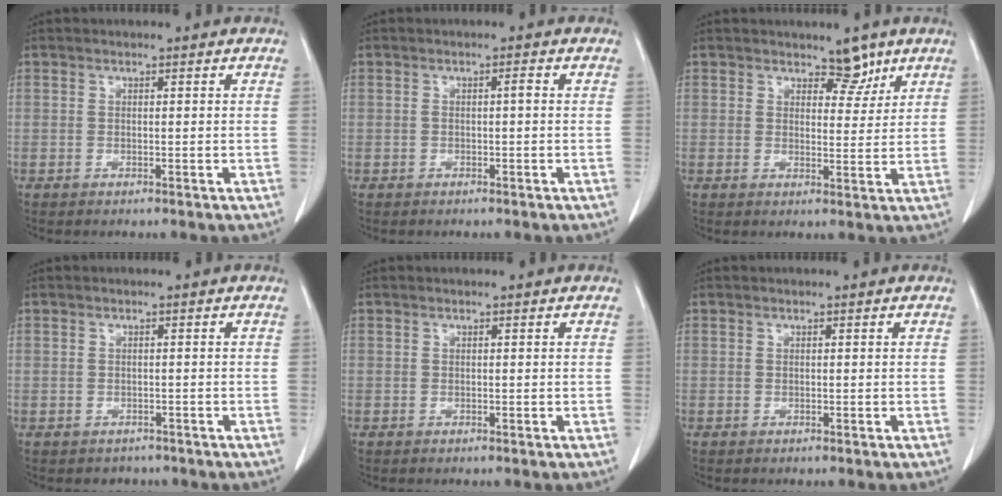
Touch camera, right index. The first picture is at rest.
{"total": 1.0, "force": [-0.1, 0.2, 1.0], "torque": [-0.016, 0.002, 0.000]}
{"total": 3.7, "force": [2.8, 1.7, 1.6], "torque": [-0.010, -0.005, 0.041]}
{"total": 2.1, "force": [-1.3, 1.6, -0.2], "torque": [-0.006, 0.004, -0.022]}
{"total": 0.0}
{"total": 0.0}